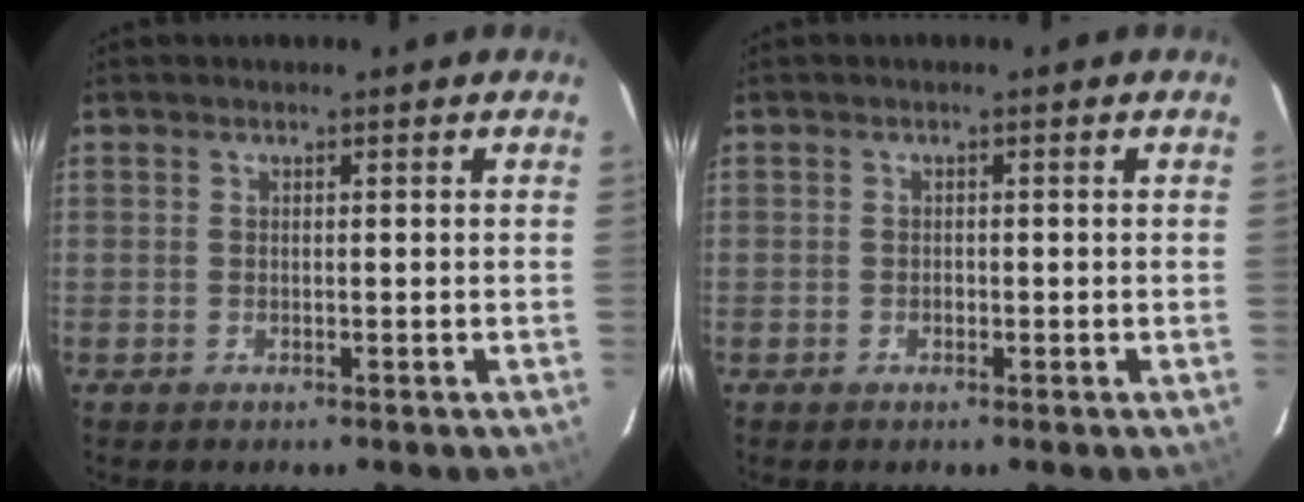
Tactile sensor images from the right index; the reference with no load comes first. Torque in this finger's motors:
{"motor_torque": [0.34, 0.32, -0.03, 0.00]}